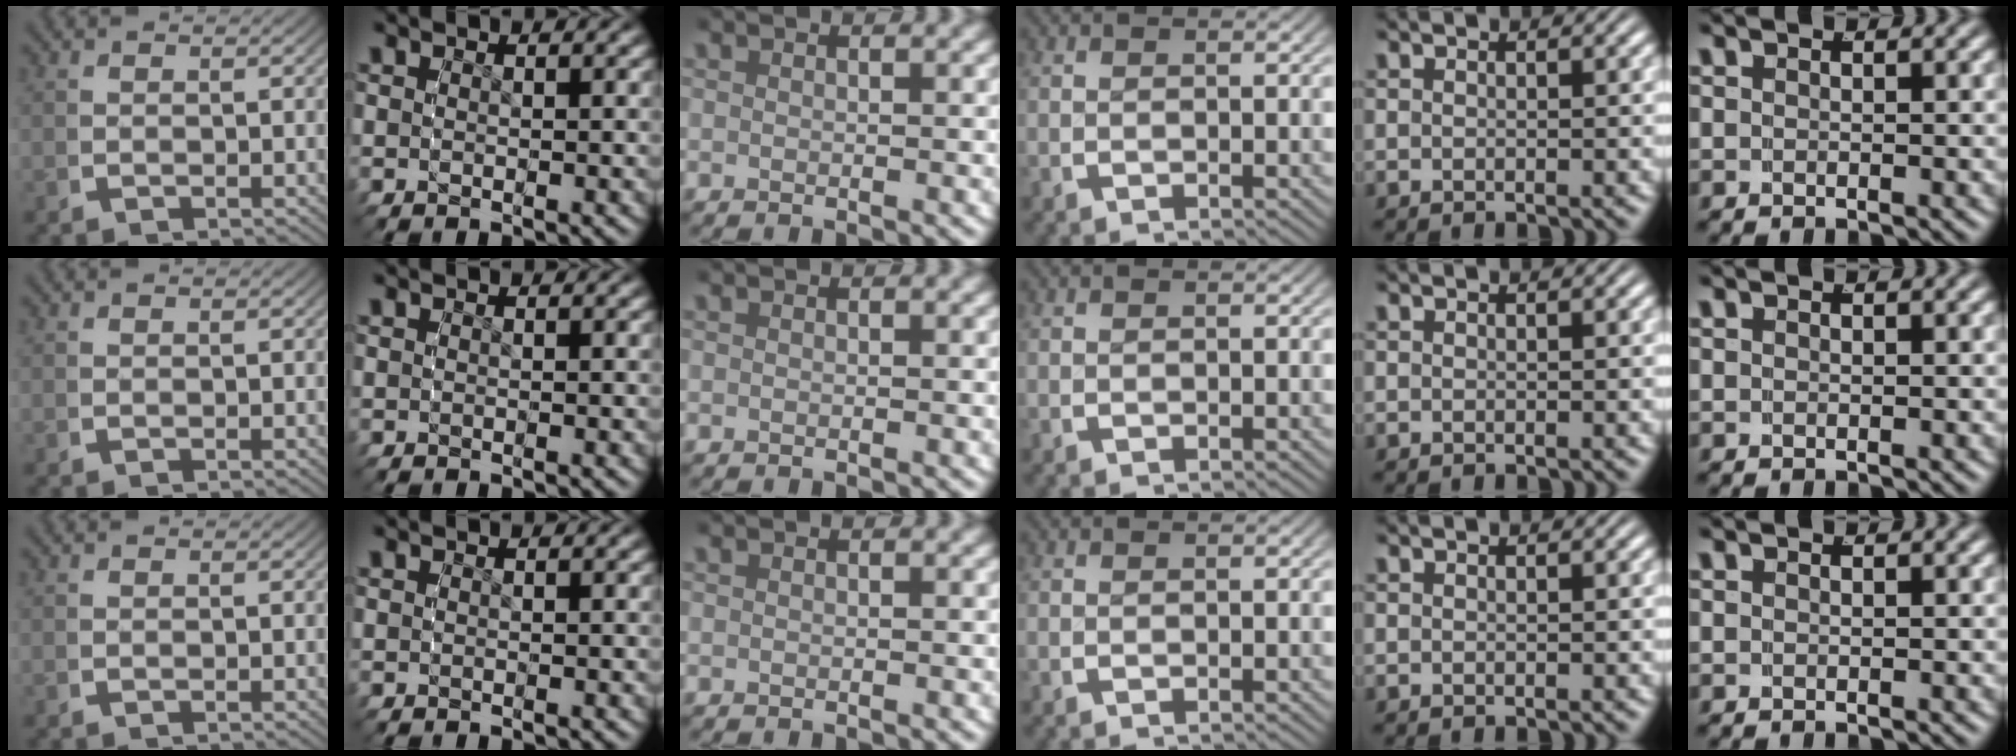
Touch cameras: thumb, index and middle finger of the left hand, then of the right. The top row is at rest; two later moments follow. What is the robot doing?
{"motion": "grasp_and_lifting", "object": "small bumper sticker"}